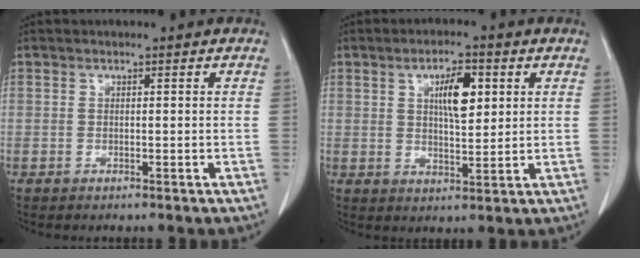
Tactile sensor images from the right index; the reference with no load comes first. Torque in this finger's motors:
{"motor_torque": [0.19, 0.14, 0.13, 0.07]}